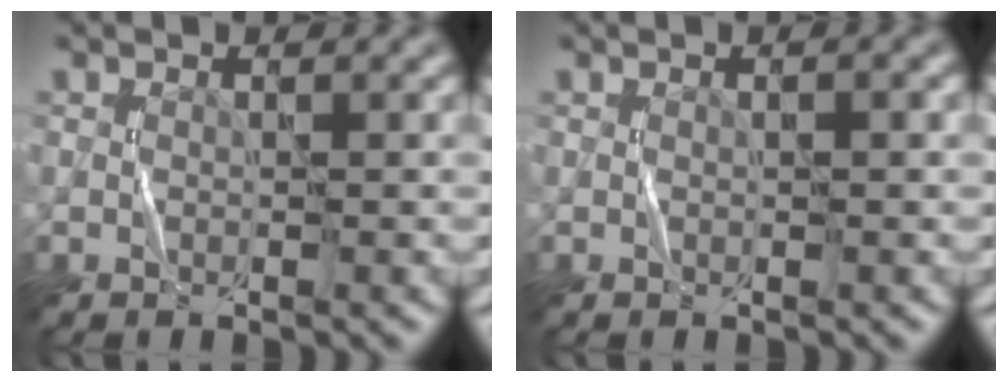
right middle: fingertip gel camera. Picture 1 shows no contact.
{"total": 0.7, "force": [0.2, 0.1, 0.7], "torque": [-0.011, 0.003, 0.002]}